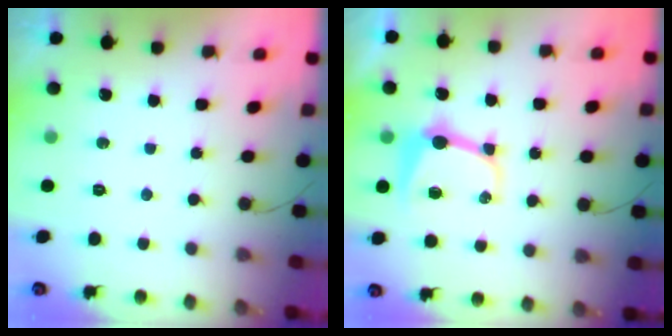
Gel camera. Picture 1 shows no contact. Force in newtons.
{"total": 8.2, "press": 8.1, "slide": 0.9}